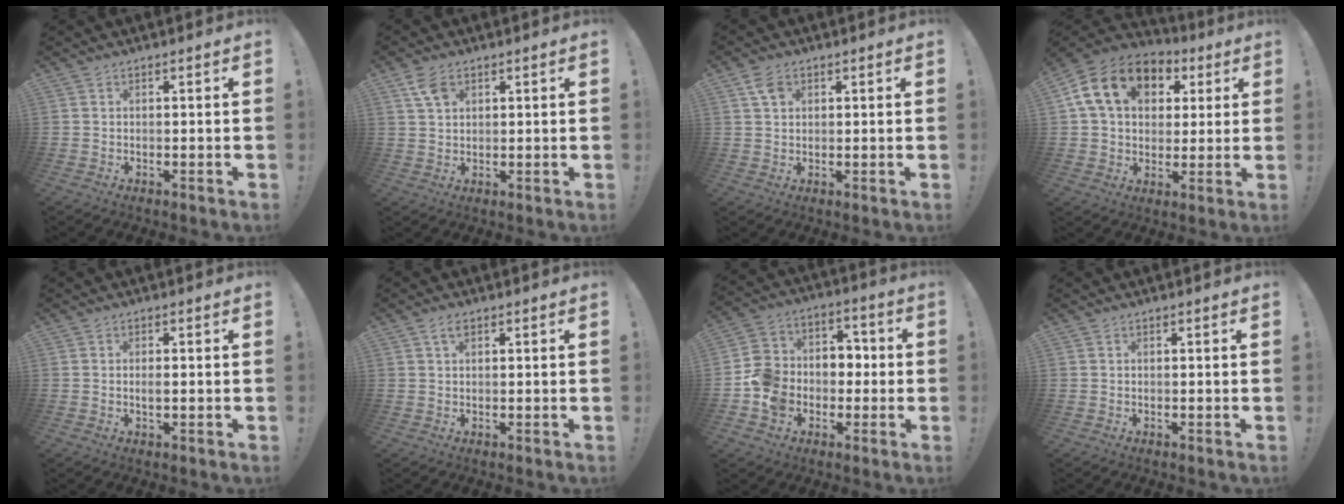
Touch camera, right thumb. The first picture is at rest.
{"total": 5.3, "force": [2.8, 3.2, 3.1], "torque": [-0.049, -0.006, 0.054]}
{"total": 4.1, "force": [2.0, 2.8, 2.2], "torque": [-0.039, 0.002, 0.038]}
{"total": 17.0, "force": [6.2, 12.1, 10.2], "torque": [-0.169, -0.001, 0.117]}
{"total": 1.3, "force": [-0.3, 0.3, 1.2], "torque": [-0.017, -0.001, -0.007]}
{"total": 2.7, "force": [1.4, 1.3, 1.9], "torque": [-0.034, 0.000, 0.022]}
{"total": 13.1, "force": [-4.6, 11.3, 4.7], "torque": [-0.067, 0.042, -0.075]}
{"total": 0.0}